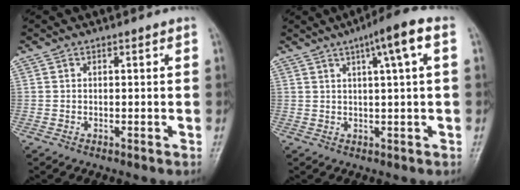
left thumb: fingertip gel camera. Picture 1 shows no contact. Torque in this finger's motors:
{"motor_torque": [0.41, 0.15, 0.84, 0.00, 0.01]}